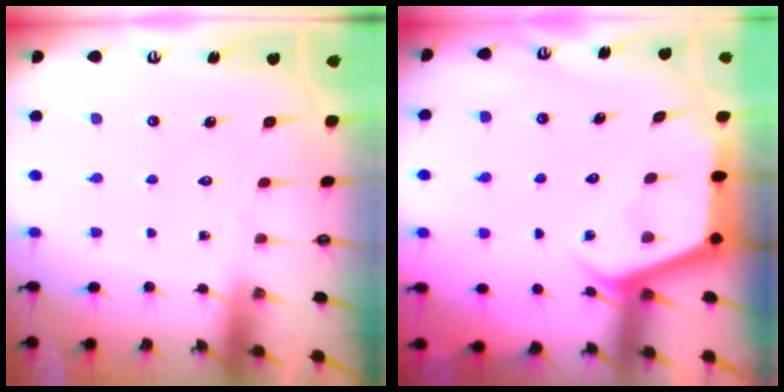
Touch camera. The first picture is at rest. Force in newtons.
{"total": 3.9, "press": 3.8, "slide": 0.4}